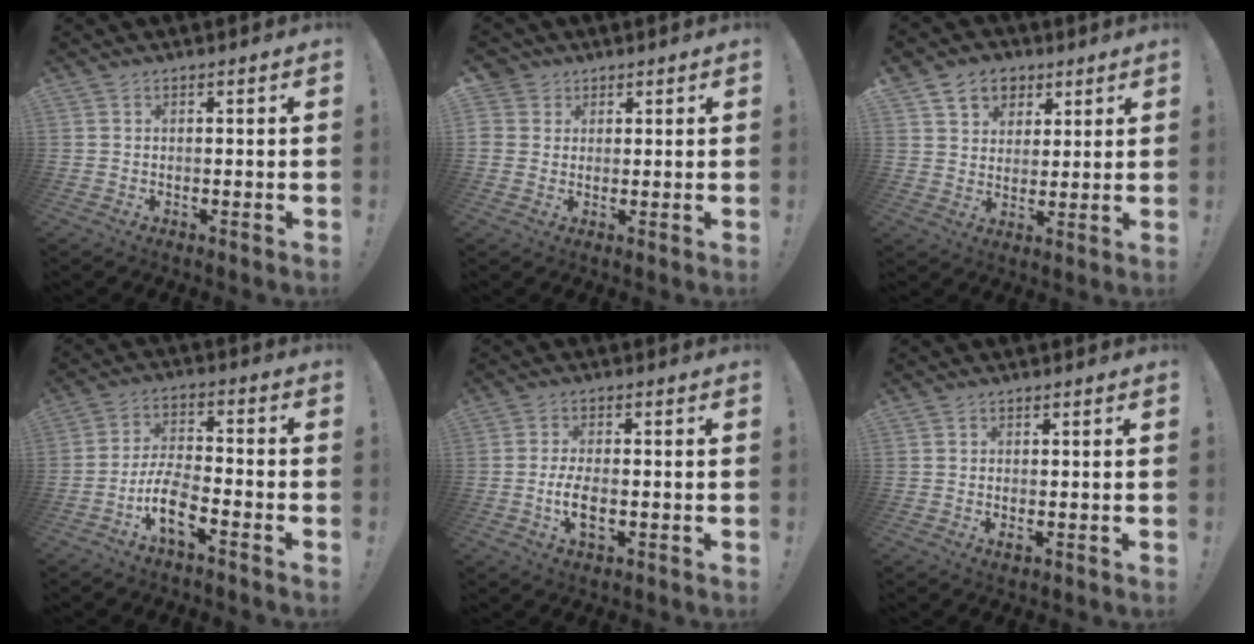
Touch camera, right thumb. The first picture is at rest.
{"total": 4.0, "force": [1.4, 3.7, 0.8], "torque": [-0.009, -0.005, 0.027]}
{"total": 8.4, "force": [4.2, 6.8, 2.3], "torque": [-0.032, -0.021, 0.083]}
{"total": 10.7, "force": [-5.9, 4.0, 8.0], "torque": [-0.157, 0.020, -0.106]}
{"total": 6.3, "force": [-1.8, 2.9, 5.3], "torque": [-0.095, -0.002, -0.031]}
{"total": 1.1, "force": [-0.3, 0.4, 1.0], "torque": [-0.007, -0.003, -0.006]}